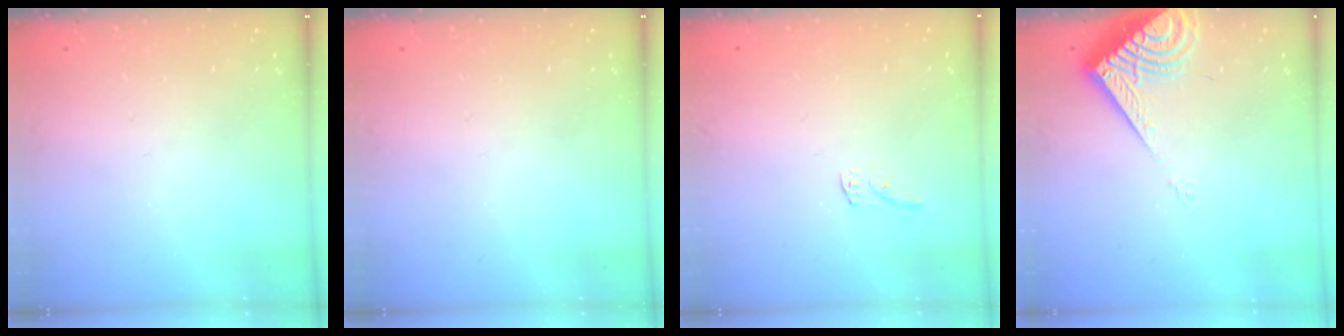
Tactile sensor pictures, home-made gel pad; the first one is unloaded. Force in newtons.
{"total": 0.0}
{"total": 4.0, "press": 4.0, "slide": 0.3}
{"total": 7.9, "press": 7.8, "slide": 1.2}